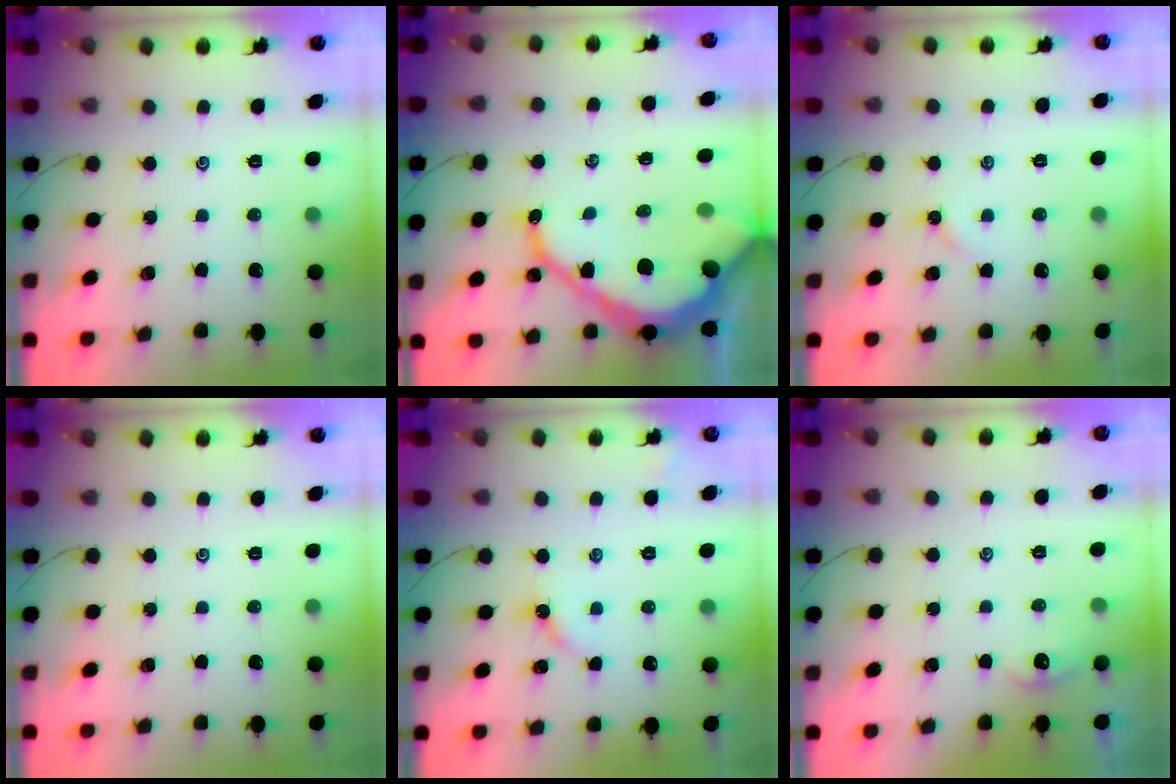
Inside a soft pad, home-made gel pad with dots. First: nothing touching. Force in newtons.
{"total": 18.9, "press": 18.8, "slide": 2.2}
{"total": 2.2, "press": 2.2, "slide": 0.4}
{"total": 0.0}
{"total": 4.0, "press": 4.0, "slide": 0.5}
{"total": 2.7, "press": 2.7, "slide": 0.3}